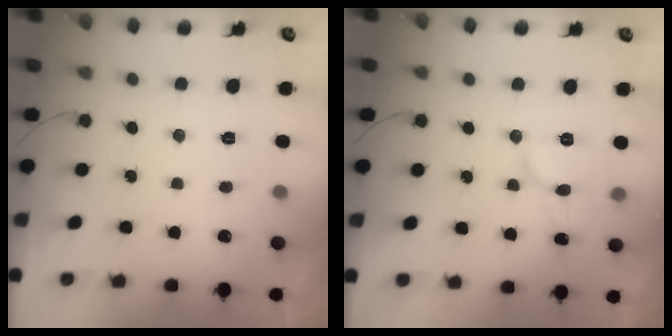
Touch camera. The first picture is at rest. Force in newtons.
{"total": 7.5, "press": 7.4, "slide": 0.8}